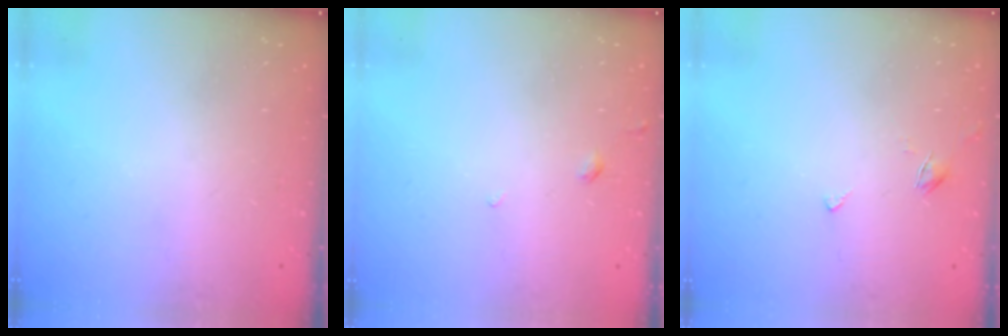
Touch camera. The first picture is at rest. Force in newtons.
{"total": 1.5, "press": 1.5, "slide": 0.5}
{"total": 3.2, "press": 3.1, "slide": 0.5}